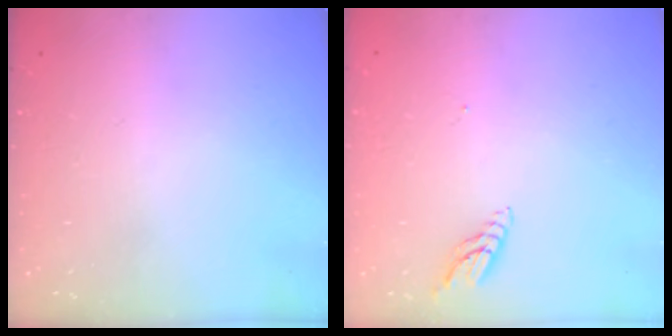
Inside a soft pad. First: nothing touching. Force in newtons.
{"total": 6.8, "press": 6.8, "slide": 0.4}